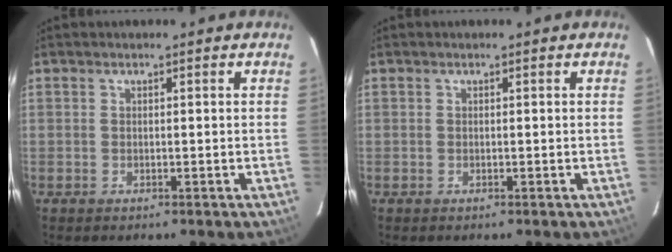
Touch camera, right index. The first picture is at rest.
{"total": 0.0}